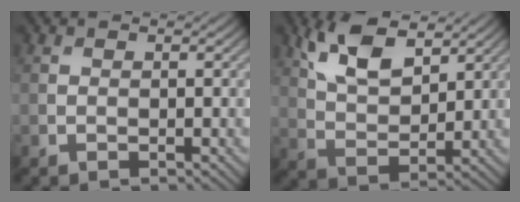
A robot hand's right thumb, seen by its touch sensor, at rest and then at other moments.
{"total": 8.5, "force": [5.0, 3.7, 5.8], "torque": [-0.130, 0.004, 0.102]}